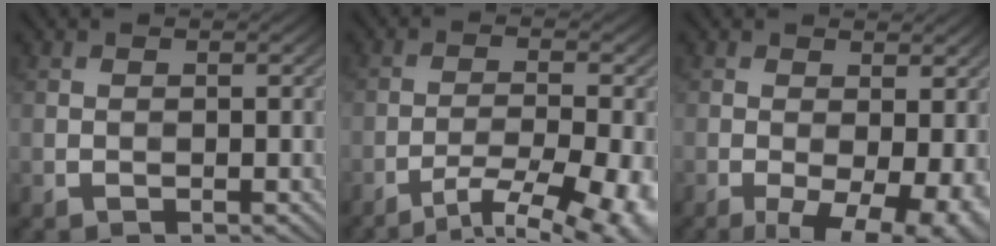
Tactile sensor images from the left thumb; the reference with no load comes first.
{"total": 10.9, "force": [-7.3, 3.0, 7.5], "torque": [-0.129, -0.015, -0.091]}
{"total": 9.4, "force": [-3.0, 4.1, 7.9], "torque": [-0.119, -0.015, -0.039]}